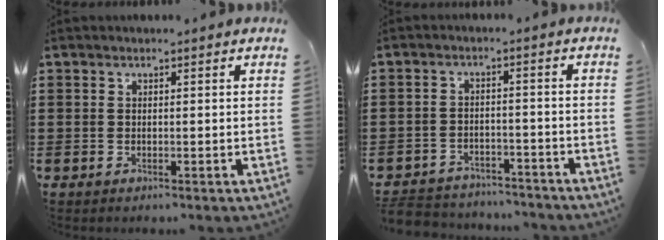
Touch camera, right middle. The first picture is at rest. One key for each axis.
{"total": 4.1, "fx": -4.0, "fy": 0.7, "fz": -0.1, "tx": -0.009, "ty": 0.003, "tz": -0.087}